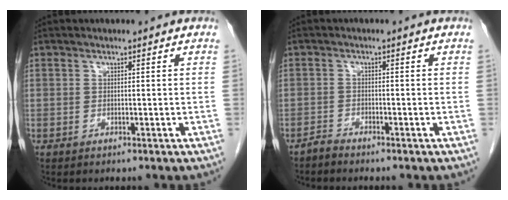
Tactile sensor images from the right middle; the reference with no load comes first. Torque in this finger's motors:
{"motor_torque": [0.09, -0.11, 0.01, 0.01]}